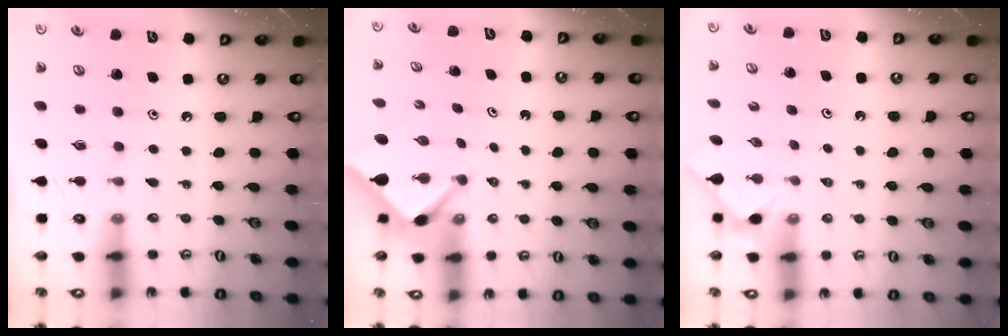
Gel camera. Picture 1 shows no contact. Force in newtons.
{"total": 2.4, "press": 2.4, "slide": 0.3}
{"total": 1.3, "press": 1.2, "slide": 0.4}